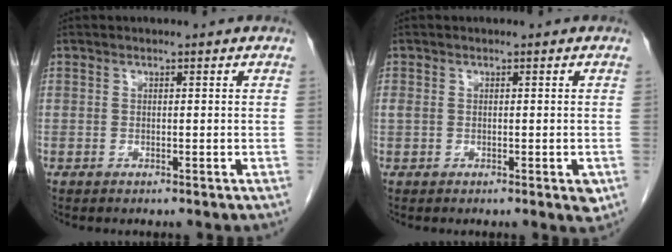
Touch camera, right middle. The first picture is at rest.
{"total": 2.8, "force": [-0.2, 1.4, 2.4], "torque": [-0.041, 0.008, 0.005]}